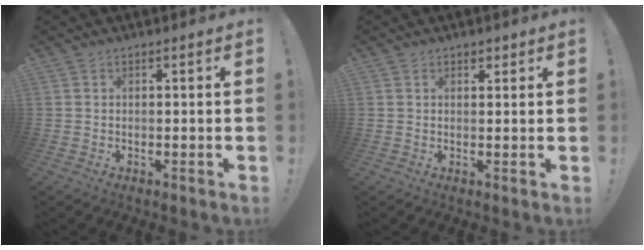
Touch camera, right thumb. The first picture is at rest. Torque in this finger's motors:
{"motor_torque": [0.01, 0.09, 0.14, -0.05, -0.02]}